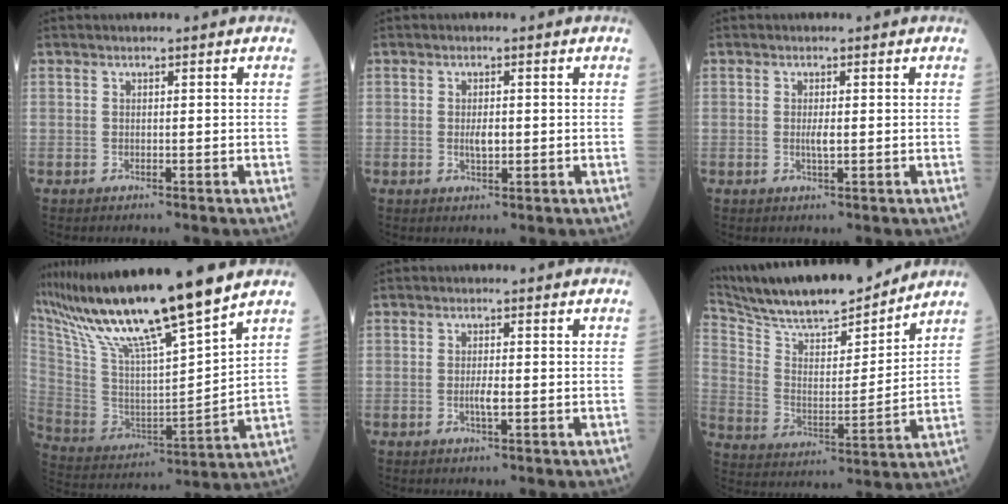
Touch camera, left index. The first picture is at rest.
{"total": 2.1, "force": [-0.1, 0.8, 1.9], "torque": [-0.039, -0.001, 0.000]}
{"total": 1.5, "force": [0.0, 0.2, 1.5], "torque": [-0.031, -0.002, 0.000]}
{"total": 20.2, "force": [15.9, 0.0, 12.4], "torque": [-0.231, 0.000, 0.301]}
{"total": 1.8, "force": [-0.4, 0.3, 1.8], "torque": [-0.037, -0.001, -0.005]}
{"total": 19.8, "force": [18.0, 2.4, 8.1], "torque": [-0.159, 0.003, 0.301]}